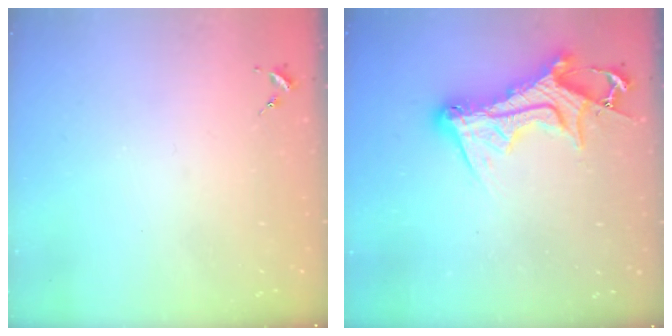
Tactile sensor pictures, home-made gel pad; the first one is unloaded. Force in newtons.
{"total": 14.6, "press": 14.5, "slide": 1.6}